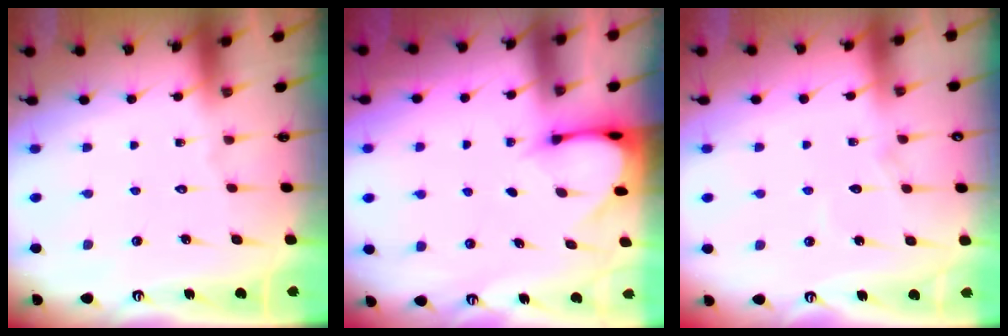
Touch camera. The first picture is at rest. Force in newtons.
{"total": 2.8, "press": 2.8, "slide": 0.3}
{"total": 6.1, "press": 6.1, "slide": 0.6}